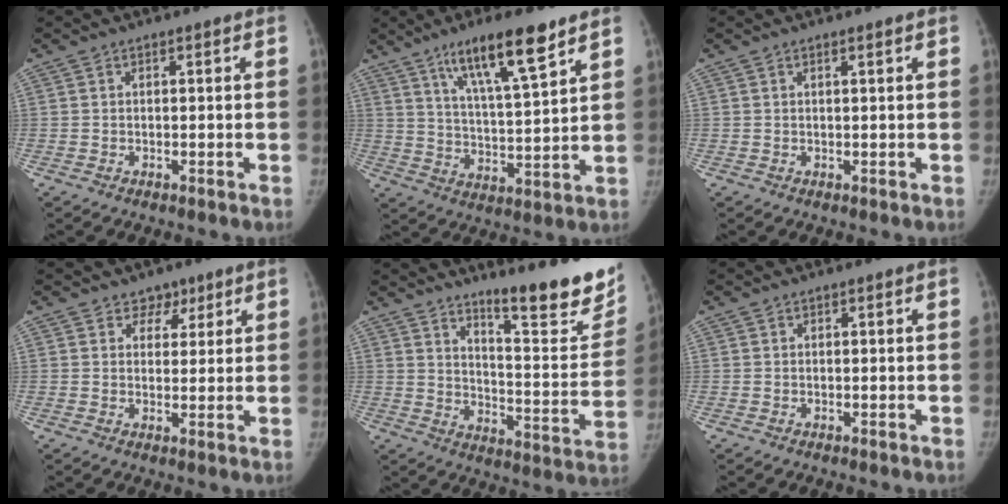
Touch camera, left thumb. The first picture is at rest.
{"total": 14.1, "force": [8.9, 2.3, 10.8], "torque": [-0.177, -0.042, 0.158]}
{"total": 0.9, "force": [0.6, -0.1, 0.7], "torque": [-0.013, -0.001, 0.011]}
{"total": 3.4, "force": [2.4, 2.4, 0.6], "torque": [0.018, -0.012, 0.032]}
{"total": 20.5, "force": [14.6, 4.3, 13.7], "torque": [-0.151, -0.113, 0.208]}
{"total": 0.0}